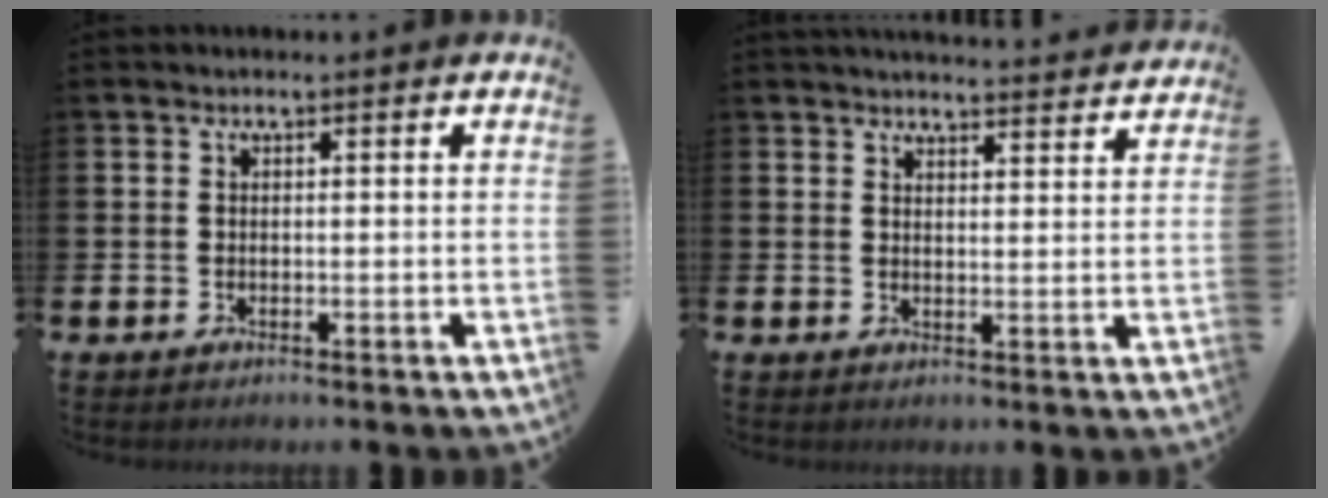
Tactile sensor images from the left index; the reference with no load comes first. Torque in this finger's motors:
{"motor_torque": [0.81, -1.04, 0.14, 0.01]}